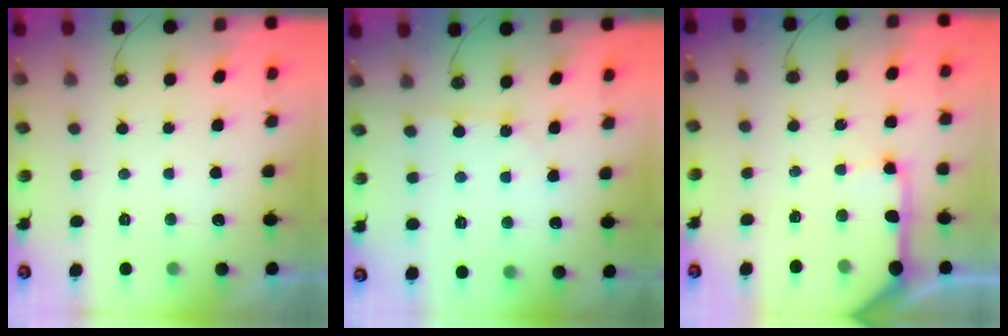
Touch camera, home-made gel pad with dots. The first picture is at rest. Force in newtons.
{"total": 3.2, "press": 3.1, "slide": 0.4}
{"total": 11.0, "press": 10.9, "slide": 1.5}